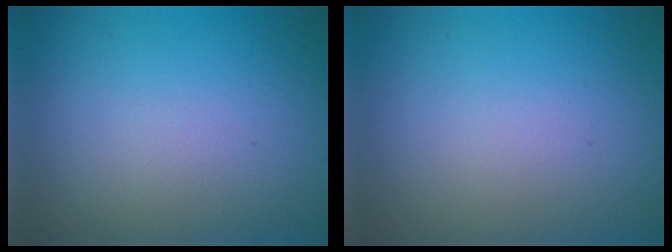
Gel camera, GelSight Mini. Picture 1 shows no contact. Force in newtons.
{"total": 0.0}